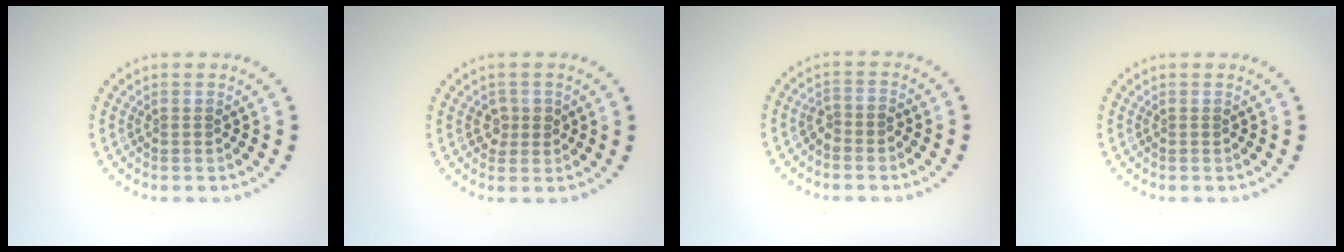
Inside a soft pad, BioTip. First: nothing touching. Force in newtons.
{"total": 1.6, "press": 1.4, "slide": 0.6}
{"total": 1.4, "press": 1.1, "slide": 0.8}
{"total": 0.0}